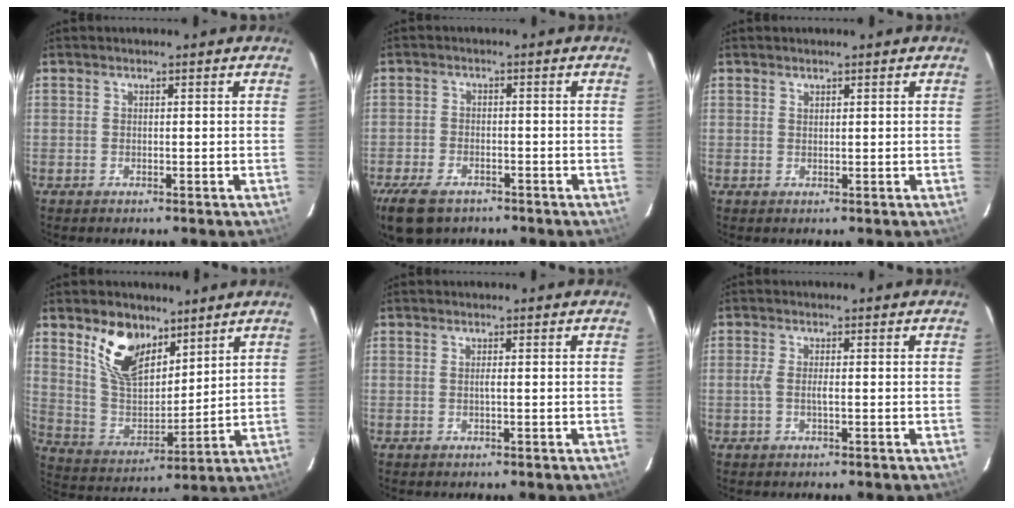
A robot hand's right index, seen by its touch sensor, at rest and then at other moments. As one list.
[{"total": 9.4, "force": [-6.5, 4.9, 4.7], "torque": [-0.125, -0.016, -0.117]}, {"total": 0.5, "force": [0.5, 0.2, 0.1], "torque": [-0.001, 0.001, 0.010]}, {"total": 14.0, "force": [8.8, 7.4, 8.1], "torque": [-0.158, 0.000, 0.172]}, {"total": 0.6, "force": [0.0, -0.2, 0.5], "torque": [-0.011, 0.000, -0.002]}, {"total": 2.2, "force": [-0.4, 0.3, 2.2], "torque": [-0.044, 0.000, -0.009]}]